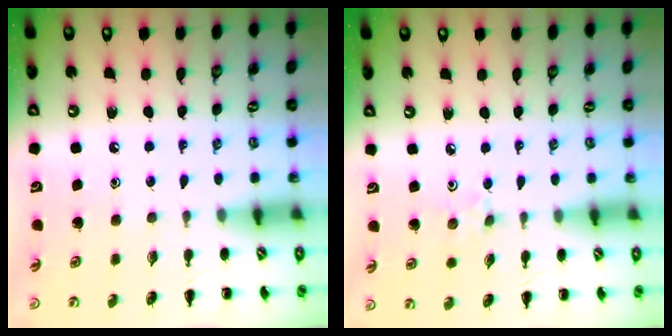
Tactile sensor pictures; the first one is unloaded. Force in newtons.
{"total": 1.9, "press": 1.8, "slide": 0.7}